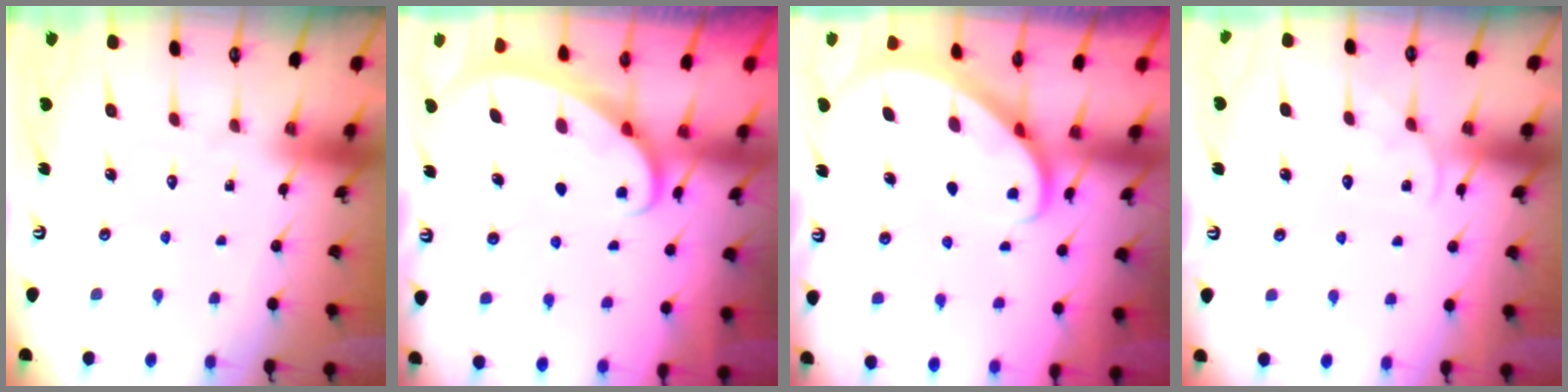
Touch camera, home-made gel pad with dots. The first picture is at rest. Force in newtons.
{"total": 2.2, "press": 2.2, "slide": 0.3}
{"total": 2.5, "press": 2.5, "slide": 0.2}
{"total": 2.4, "press": 2.4, "slide": 0.4}